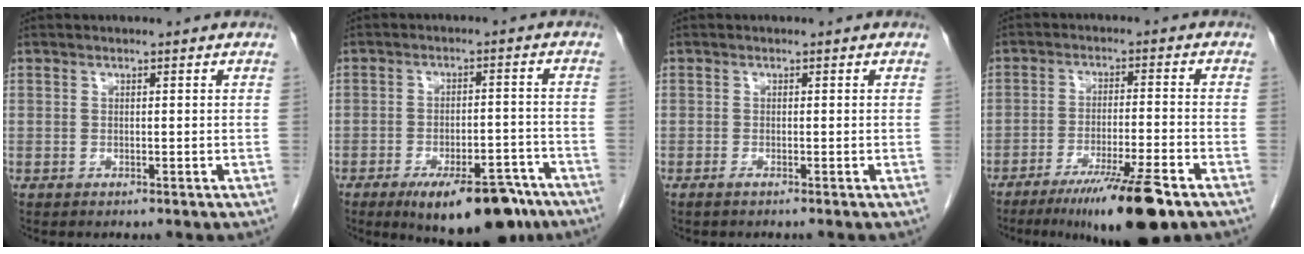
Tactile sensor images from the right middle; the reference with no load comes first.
{"total": 13.6, "force": [-9.5, 4.6, 8.5], "torque": [-0.087, 0.008, -0.136]}
{"total": 0.6, "force": [-0.4, 0.0, 0.4], "torque": [-0.008, 0.000, -0.009]}
{"total": 12.1, "force": [-8.0, 0.5, 9.0], "torque": [-0.142, -0.029, -0.130]}